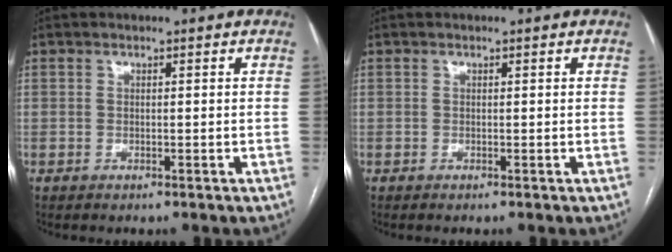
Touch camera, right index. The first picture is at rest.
{"total": 0.0}